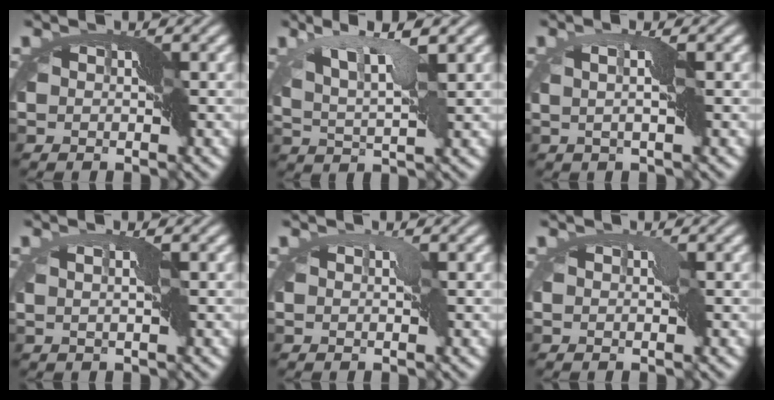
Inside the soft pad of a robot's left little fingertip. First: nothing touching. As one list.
[{"total": 4.5, "force": [3.0, 0.1, 3.4], "torque": [-0.081, 0.007, 0.051]}, {"total": 1.5, "force": [0.6, -1.0, 0.8], "torque": [-0.037, -0.001, 0.008]}, {"total": 1.2, "force": [0.5, -1.1, 0.2], "torque": [-0.019, -0.002, 0.008]}, {"total": 1.5, "force": [0.1, 0.6, 1.4], "torque": [-0.018, 0.001, -0.002]}, {"total": 1.2, "force": [-0.1, 0.6, 1.0], "torque": [-0.012, 0.000, -0.004]}]